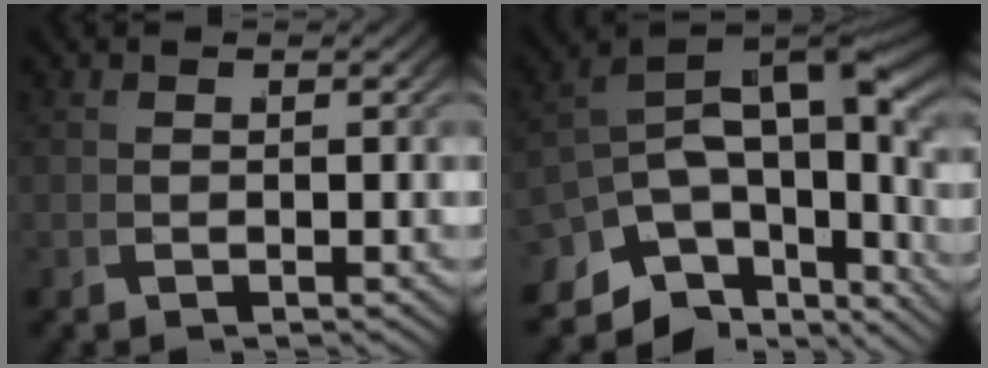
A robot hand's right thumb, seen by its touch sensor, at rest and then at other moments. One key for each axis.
{"total": 14.9, "fx": -1.1, "fy": 9.6, "fz": 11.4, "tx": -0.200, "ty": -0.025, "tz": -0.015}